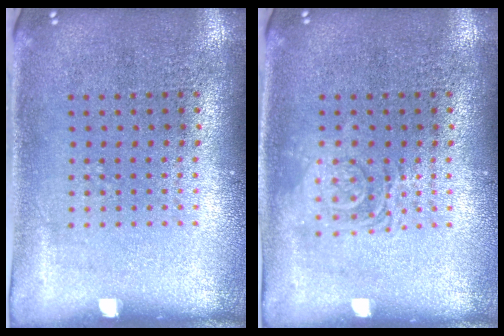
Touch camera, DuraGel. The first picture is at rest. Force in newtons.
{"total": 2.3, "press": 2.3, "slide": 0.5}